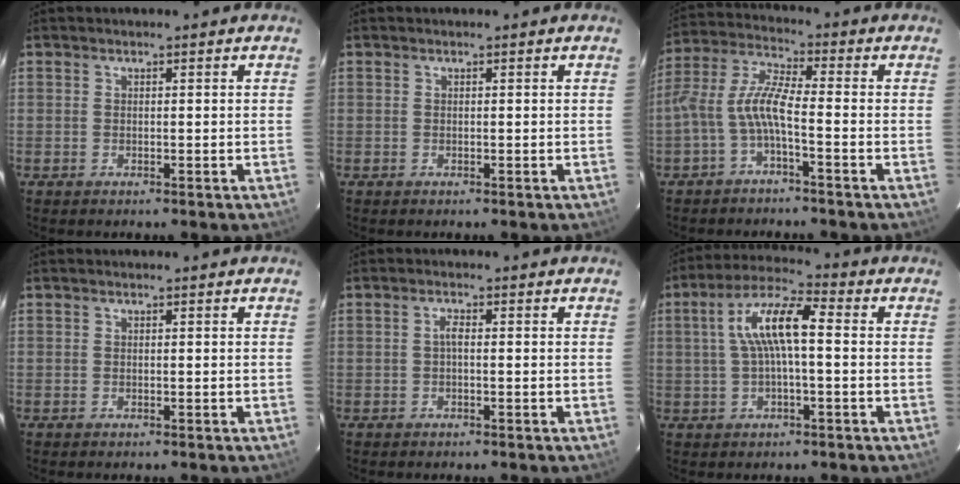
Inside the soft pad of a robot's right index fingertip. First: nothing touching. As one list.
[{"total": 0.0}, {"total": 7.2, "force": [-2.7, 1.4, 6.6], "torque": [-0.157, 0.016, -0.054]}, {"total": 0.0}, {"total": 1.1, "force": [-0.2, 0.4, 1.1], "torque": [-0.021, 0.006, -0.005]}, {"total": 9.6, "force": [0.7, 2.4, 9.2], "torque": [-0.179, 0.021, 0.013]}]